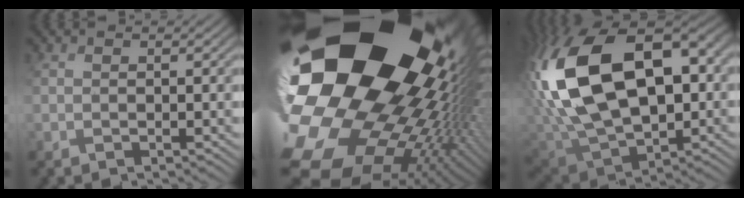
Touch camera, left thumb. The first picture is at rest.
{"total": 22.7, "force": [4.0, 17.1, 14.5], "torque": [-0.298, -0.036, 0.053]}
{"total": 20.7, "force": [4.4, 12.6, 15.9], "torque": [-0.371, 0.000, 0.092]}